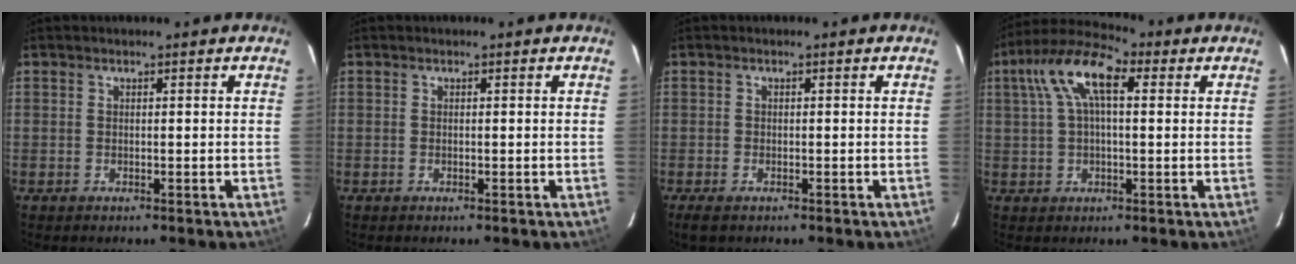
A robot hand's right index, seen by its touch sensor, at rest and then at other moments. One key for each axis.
{"total": 0.0}
{"total": 2.3, "fx": -1.6, "fy": 1.1, "fz": 1.4, "tx": -0.027, "ty": -0.007, "tz": -0.028}
{"total": 10.8, "fx": 3.2, "fy": 4.6, "fz": 9.2, "tx": -0.183, "ty": 0.035, "tz": 0.051}